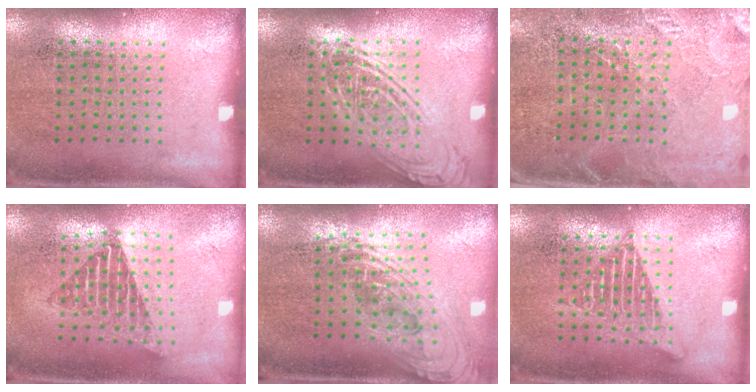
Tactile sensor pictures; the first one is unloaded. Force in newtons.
{"total": 2.5, "press": 2.5, "slide": 0.2}
{"total": 3.1, "press": 2.8, "slide": 1.3}
{"total": 1.7, "press": 1.3, "slide": 1.1}
{"total": 2.2, "press": 1.6, "slide": 1.5}
{"total": 2.8, "press": 2.8, "slide": 0.3}